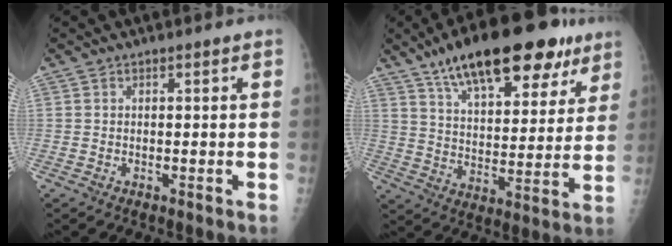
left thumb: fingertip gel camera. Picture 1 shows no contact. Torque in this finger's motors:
{"motor_torque": [0.64, 0.51, 1.42, -1.35, 0.12]}